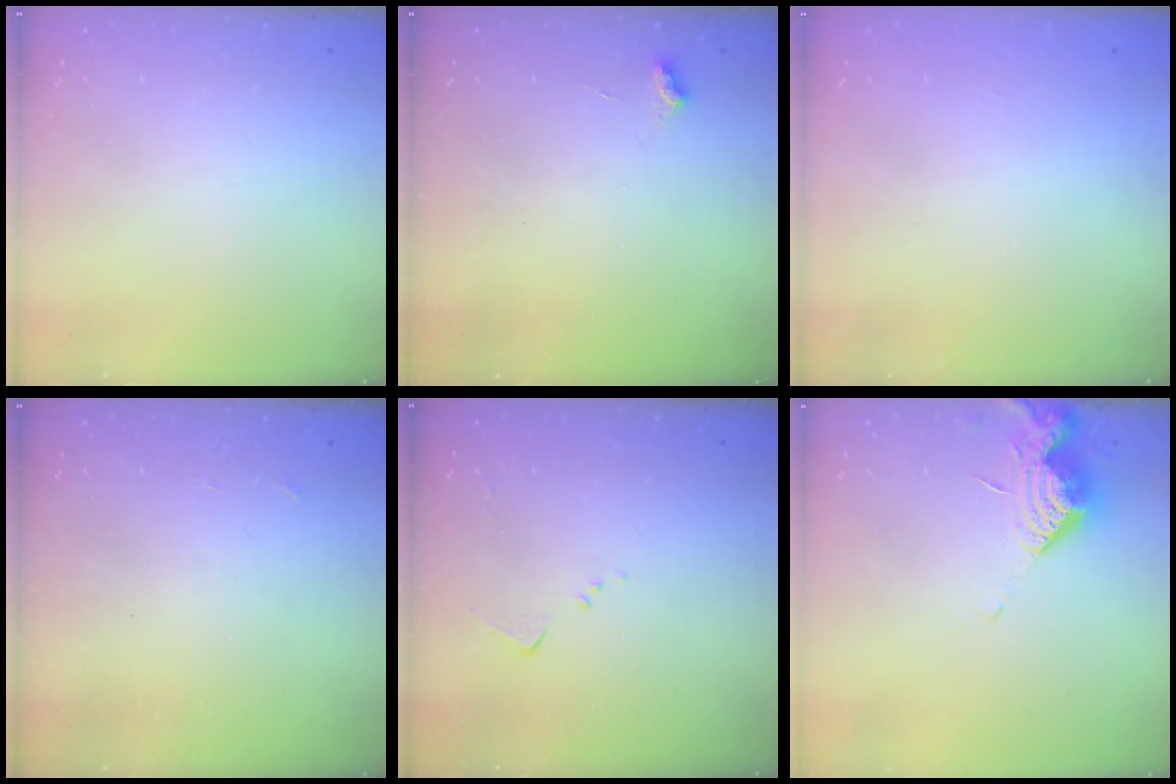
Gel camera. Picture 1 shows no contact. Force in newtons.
{"total": 3.0, "press": 2.9, "slide": 0.5}
{"total": 1.2, "press": 1.2, "slide": 0.1}
{"total": 2.5, "press": 2.4, "slide": 0.4}
{"total": 3.9, "press": 3.9, "slide": 0.5}
{"total": 7.8, "press": 7.7, "slide": 0.8}